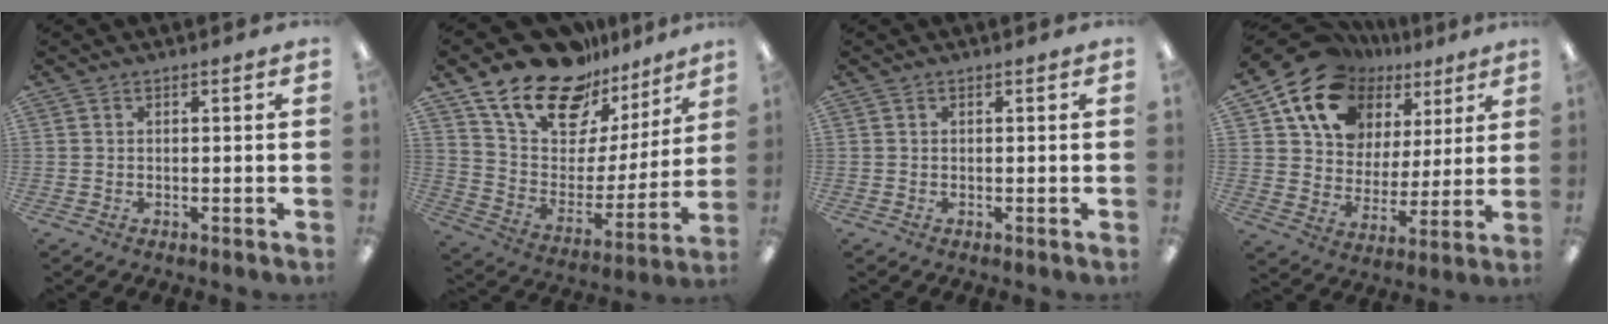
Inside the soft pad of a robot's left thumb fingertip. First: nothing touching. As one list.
[{"total": 20.8, "force": [15.5, 10.6, 9.0], "torque": [-0.166, -0.105, 0.276]}, {"total": 0.0}, {"total": 18.8, "force": [12.3, 12.3, 6.9], "torque": [-0.143, -0.075, 0.232]}]